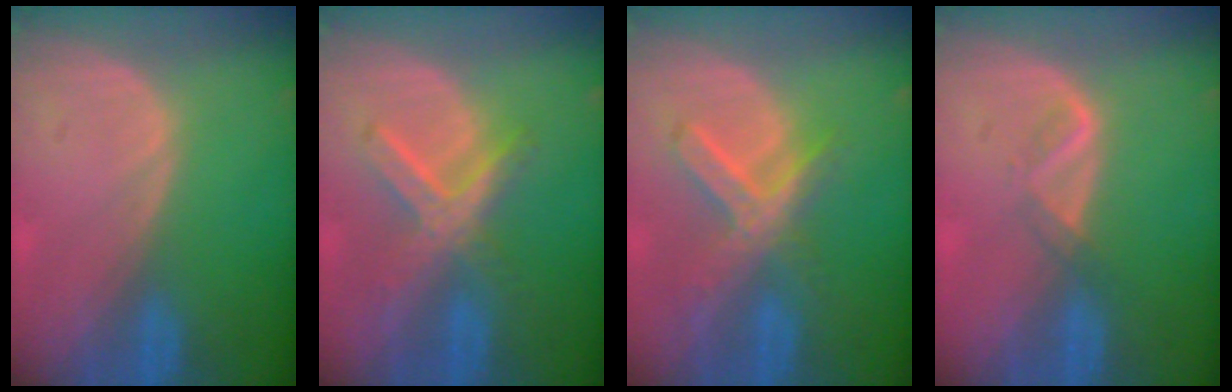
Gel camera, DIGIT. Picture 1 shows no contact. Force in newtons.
{"total": 7.0, "press": 6.2, "slide": 3.2}
{"total": 7.4, "press": 6.2, "slide": 4.0}
{"total": 2.1, "press": 2.0, "slide": 0.6}